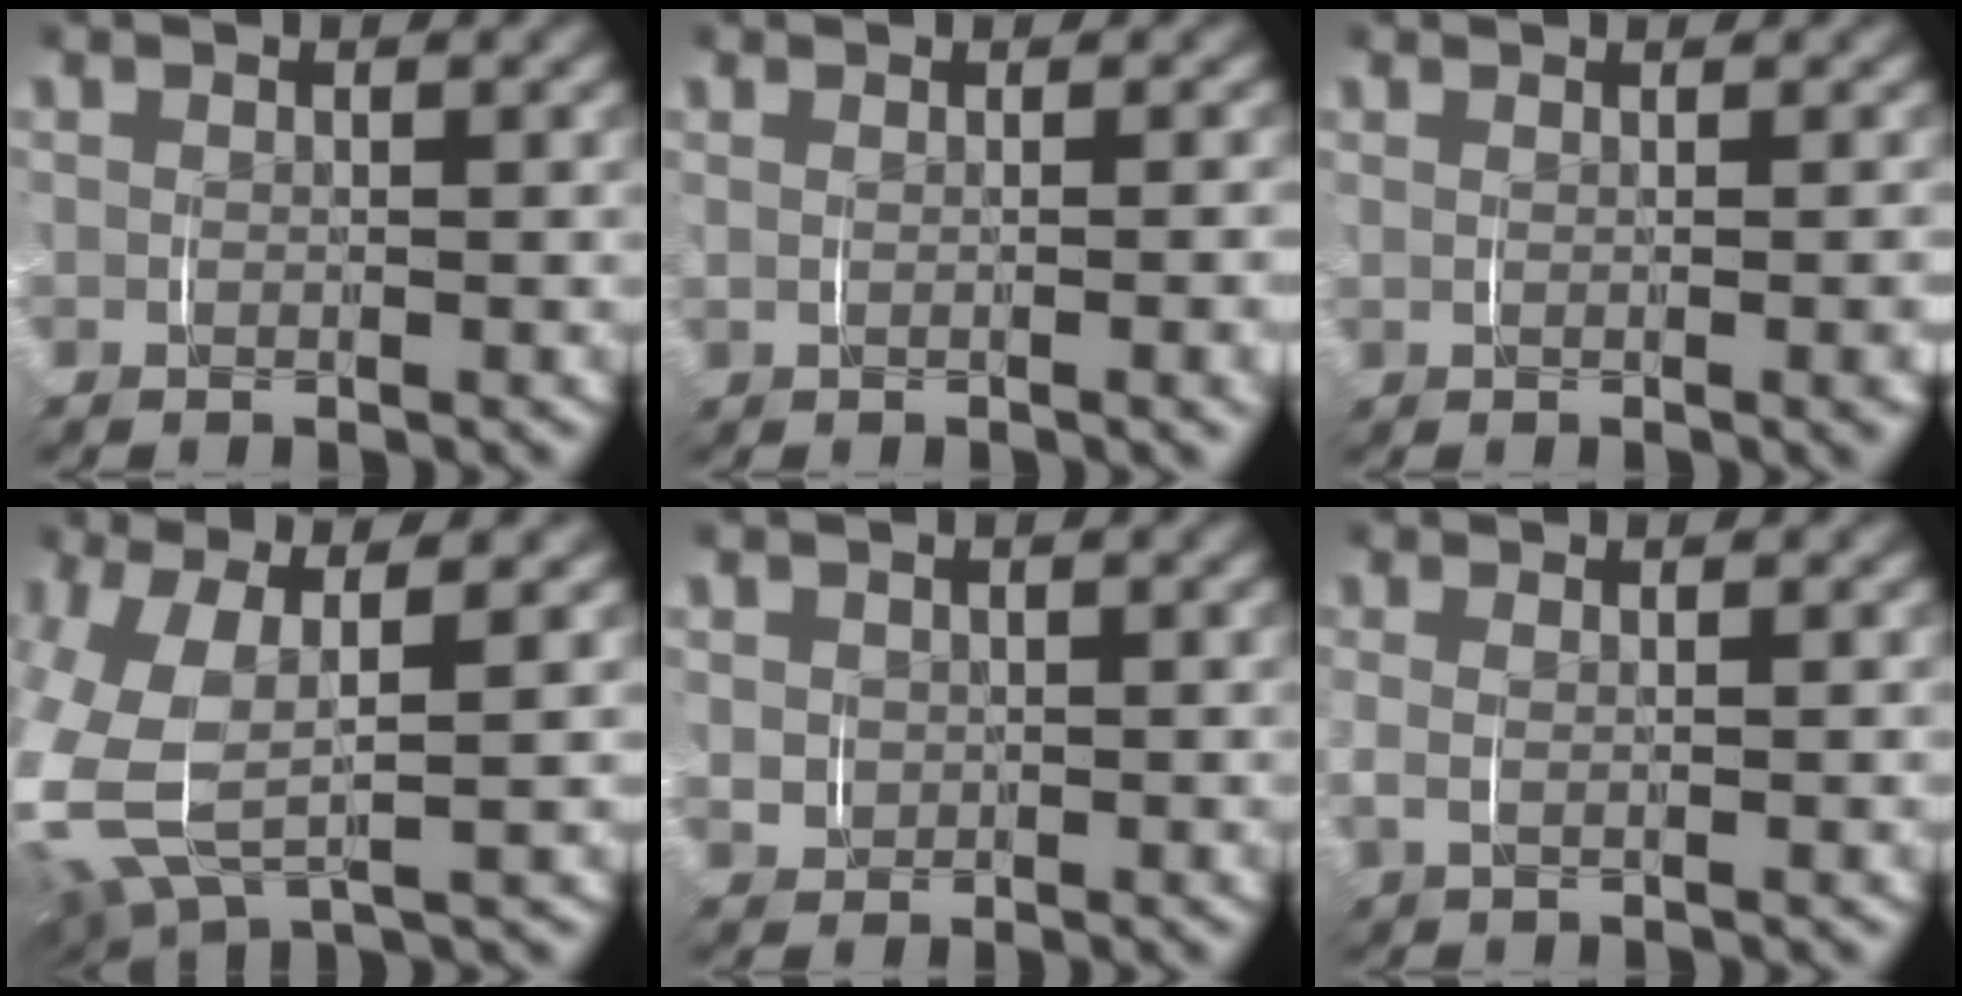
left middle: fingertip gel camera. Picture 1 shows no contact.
{"total": 1.9, "force": [0.2, 0.0, 1.9], "torque": [-0.026, 0.006, 0.004]}
{"total": 1.8, "force": [0.5, -0.1, 1.7], "torque": [-0.017, 0.005, 0.007]}
{"total": 10.5, "force": [0.1, 7.2, 7.6], "torque": [-0.197, -0.018, 0.005]}
{"total": 1.7, "force": [0.2, 1.5, 0.7], "torque": [-0.023, -0.007, 0.010]}
{"total": 1.5, "force": [0.4, 0.4, 1.4], "torque": [-0.038, -0.003, 0.009]}